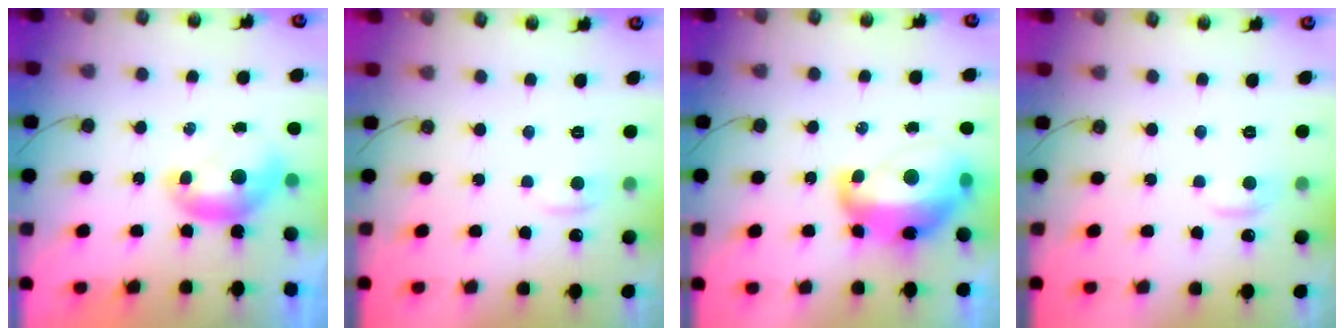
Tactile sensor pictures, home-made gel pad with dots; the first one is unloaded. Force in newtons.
{"total": 1.7, "press": 1.6, "slide": 0.5}
{"total": 9.2, "press": 9.0, "slide": 1.7}
{"total": 0.8, "press": 0.3, "slide": 0.7}